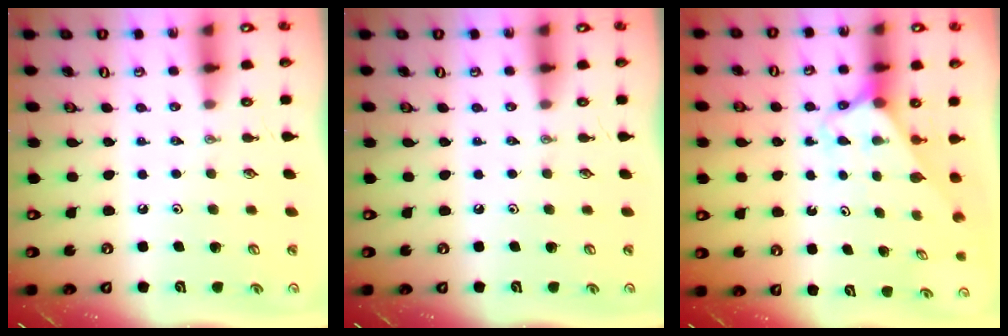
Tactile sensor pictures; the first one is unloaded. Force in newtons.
{"total": 0.0}
{"total": 2.6, "press": 2.6, "slide": 0.2}